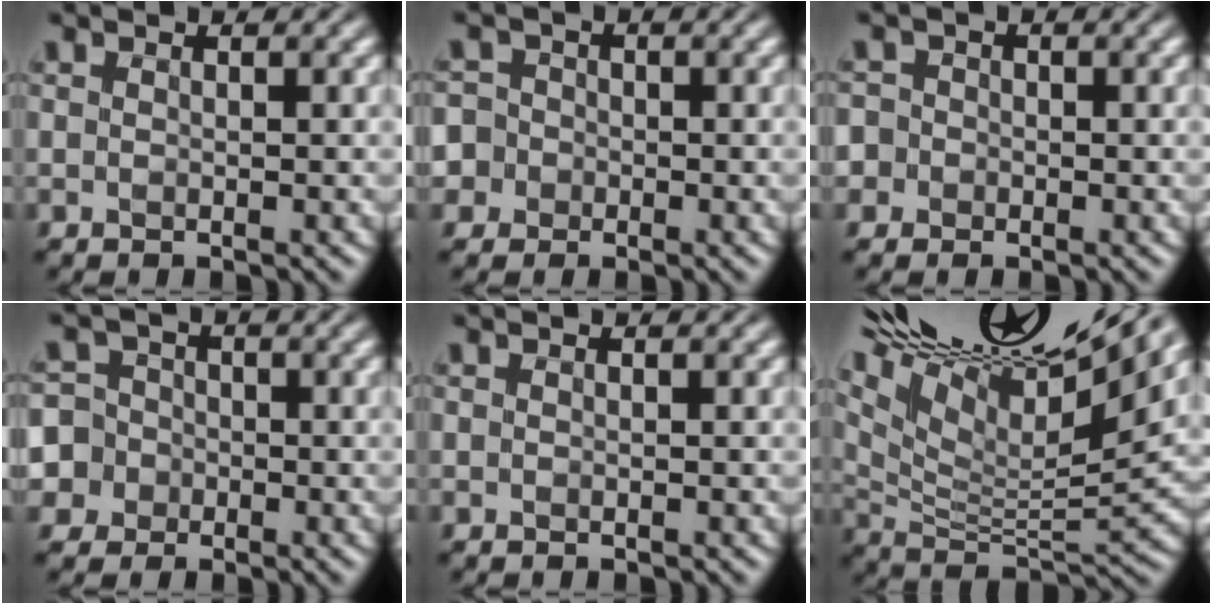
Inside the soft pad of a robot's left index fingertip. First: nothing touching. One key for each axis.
{"total": 4.5, "fx": -1.0, "fy": 4.2, "fz": 1.0, "tx": -0.011, "ty": 0.025, "tz": -0.050}
{"total": 2.7, "fx": -0.4, "fy": 2.6, "fz": 0.6, "tx": 0.010, "ty": 0.022, "tz": -0.037}
{"total": 6.9, "fx": -2.0, "fy": 6.5, "fz": 1.4, "tx": -0.038, "ty": 0.015, "tz": -0.069}
{"total": 0.0}
{"total": 17.7, "fx": 12.1, "fy": 4.5, "fz": 12.1, "tx": -0.238, "ty": 0.044, "tz": 0.200}